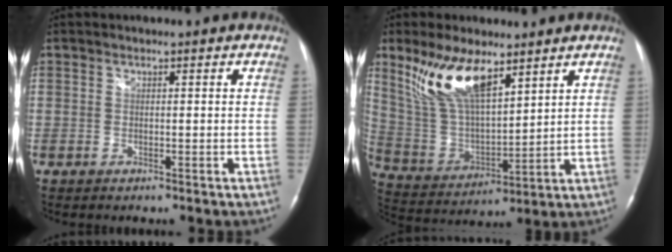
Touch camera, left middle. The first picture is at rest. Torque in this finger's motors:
{"motor_torque": [1.14, -1.00, 0.23, 0.12]}